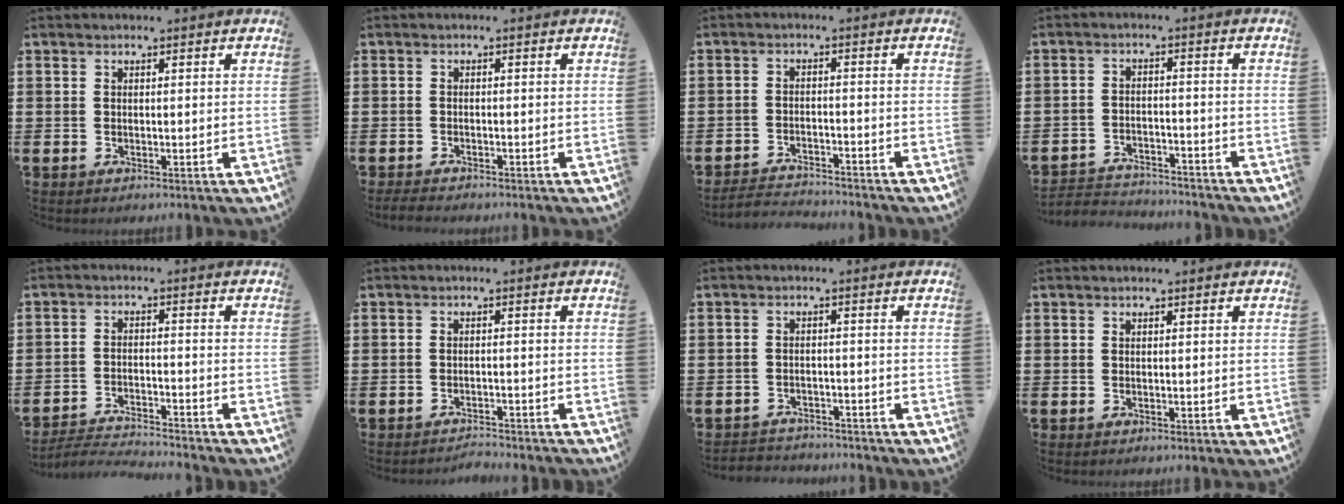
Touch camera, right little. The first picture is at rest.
{"total": 1.1, "force": [-1.0, 0.2, 0.4], "torque": [-0.010, 0.002, -0.021]}
{"total": 2.6, "force": [-2.6, 0.0, 0.0], "torque": [-0.005, 0.003, -0.057]}
{"total": 2.9, "force": [-2.8, 0.5, -0.1], "torque": [-0.007, 0.003, -0.063]}
{"total": 3.3, "force": [-3.3, -0.1, 0.2], "torque": [-0.005, 0.000, -0.069]}
{"total": 1.8, "force": [-1.8, -0.1, -0.1], "torque": [-0.003, 0.004, -0.038]}
{"total": 2.1, "force": [-2.1, 0.3, -0.3], "torque": [-0.002, 0.001, -0.049]}
{"total": 0.0}